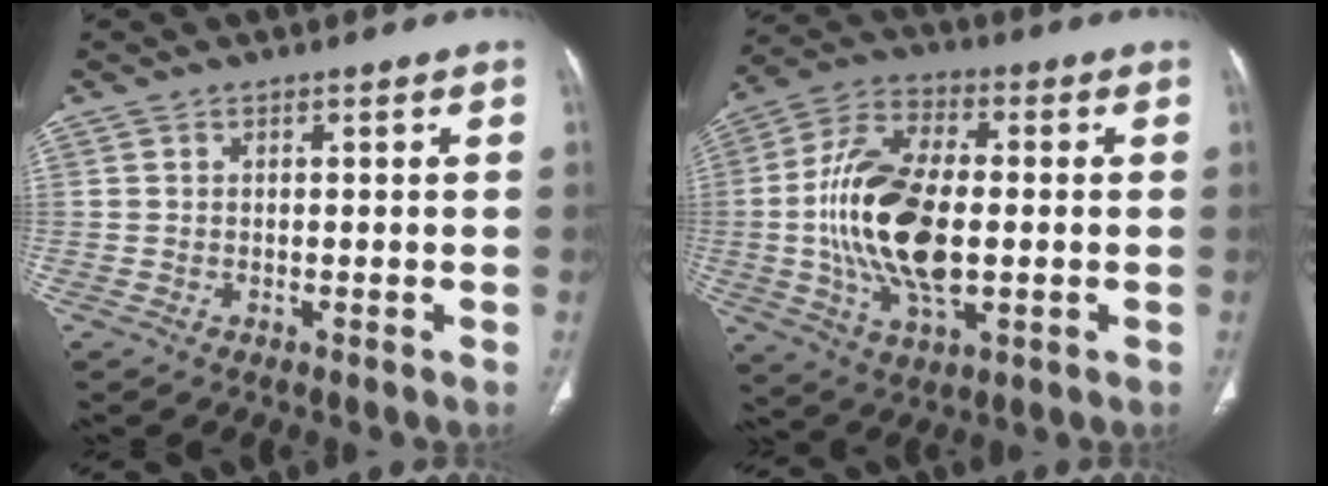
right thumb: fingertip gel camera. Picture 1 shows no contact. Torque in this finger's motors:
{"motor_torque": [2.50, 2.51, 1.46, -1.26, 0.24]}